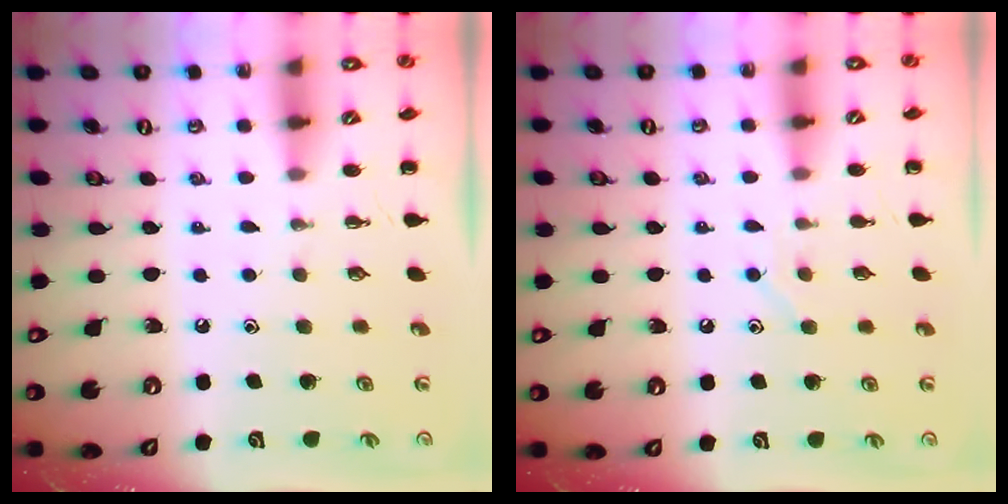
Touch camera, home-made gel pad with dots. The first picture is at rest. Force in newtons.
{"total": 5.6, "press": 5.5, "slide": 1.1}